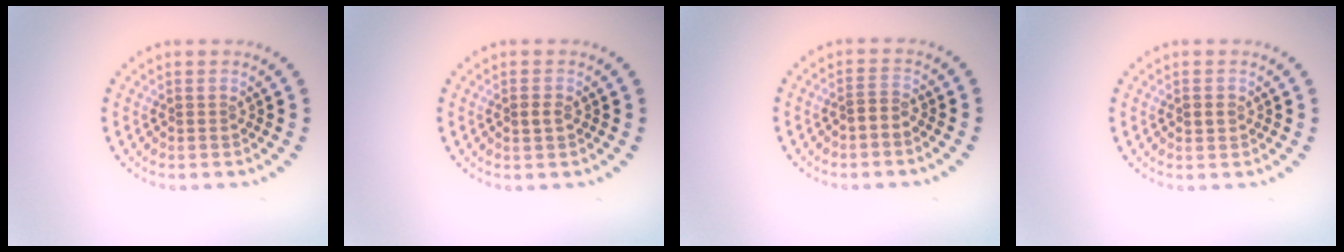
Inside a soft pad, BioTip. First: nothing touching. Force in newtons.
{"total": 1.0, "press": 1.0, "slide": 0.2}
{"total": 1.2, "press": 1.0, "slide": 0.7}
{"total": 1.1, "press": 1.0, "slide": 0.3}